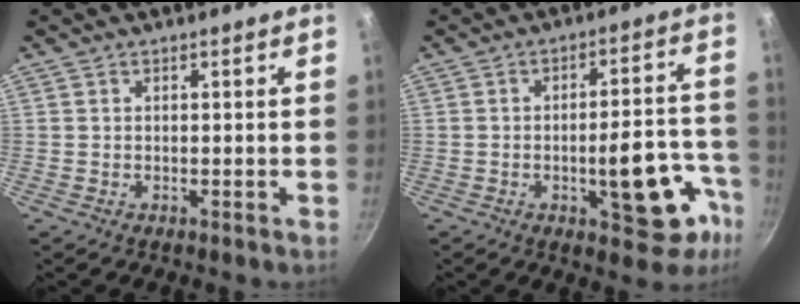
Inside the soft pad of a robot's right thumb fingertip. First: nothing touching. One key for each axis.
{"total": 15.0, "fx": -5.9, "fy": 6.4, "fz": 12.3, "tx": -0.108, "ty": 0.042, "tz": -0.074}